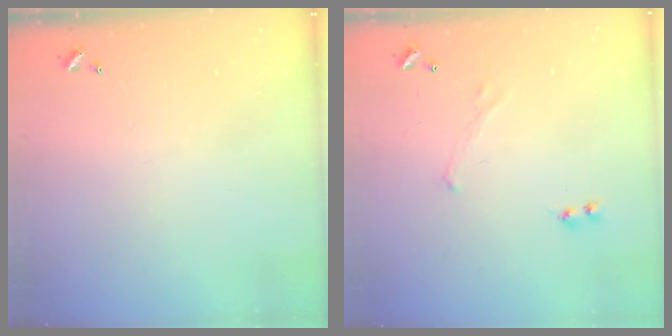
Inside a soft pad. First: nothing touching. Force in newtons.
{"total": 0.0}